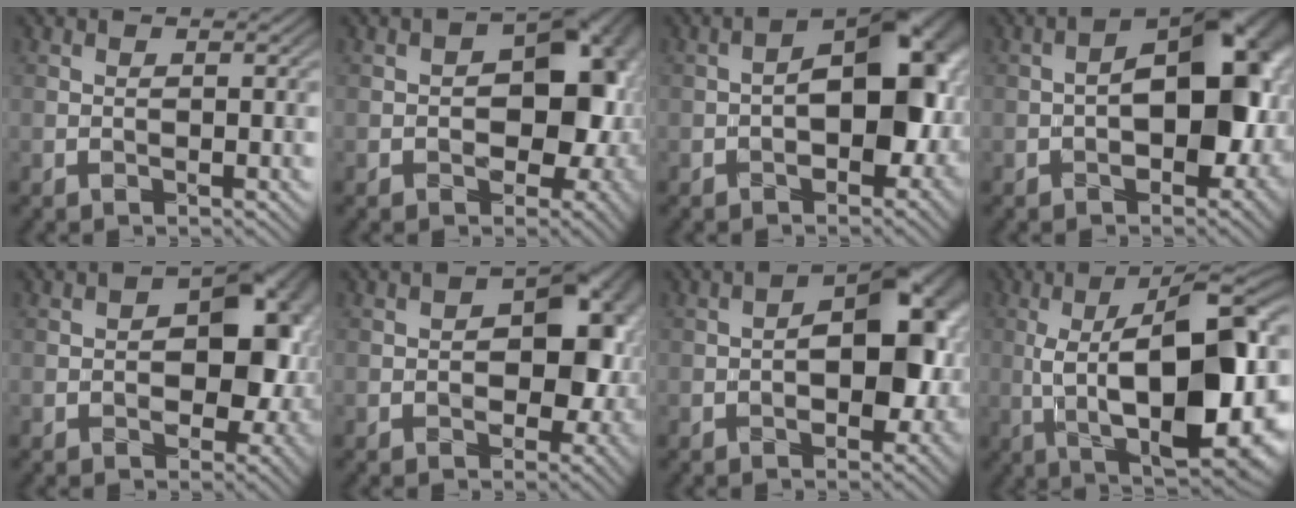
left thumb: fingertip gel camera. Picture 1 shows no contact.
{"total": 12.3, "force": [-0.6, 8.5, 8.9], "torque": [-0.076, -0.014, 0.003]}
{"total": 11.0, "force": [-1.4, 6.3, 9.0], "torque": [-0.089, 0.005, -0.031]}
{"total": 12.1, "force": [-1.2, 6.8, 9.9], "torque": [-0.102, 0.002, -0.023]}
{"total": 9.7, "force": [-0.3, 6.7, 7.0], "torque": [-0.059, -0.006, -0.002]}
{"total": 8.7, "force": [-0.4, 6.1, 6.2], "torque": [-0.046, -0.004, -0.008]}
{"total": 10.0, "force": [-1.3, 5.8, 8.1], "torque": [-0.073, 0.005, -0.029]}
{"total": 16.0, "force": [-0.1, 5.4, 15.0], "torque": [-0.232, 0.007, 0.002]}